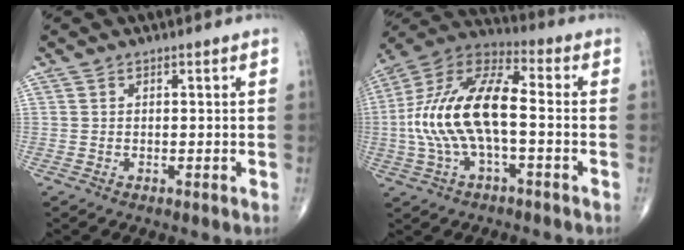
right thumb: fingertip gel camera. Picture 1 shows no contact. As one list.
[{"total": 17.6, "force": [-1.7, 7.2, 16.0], "torque": [-0.330, 0.042, -0.035]}]